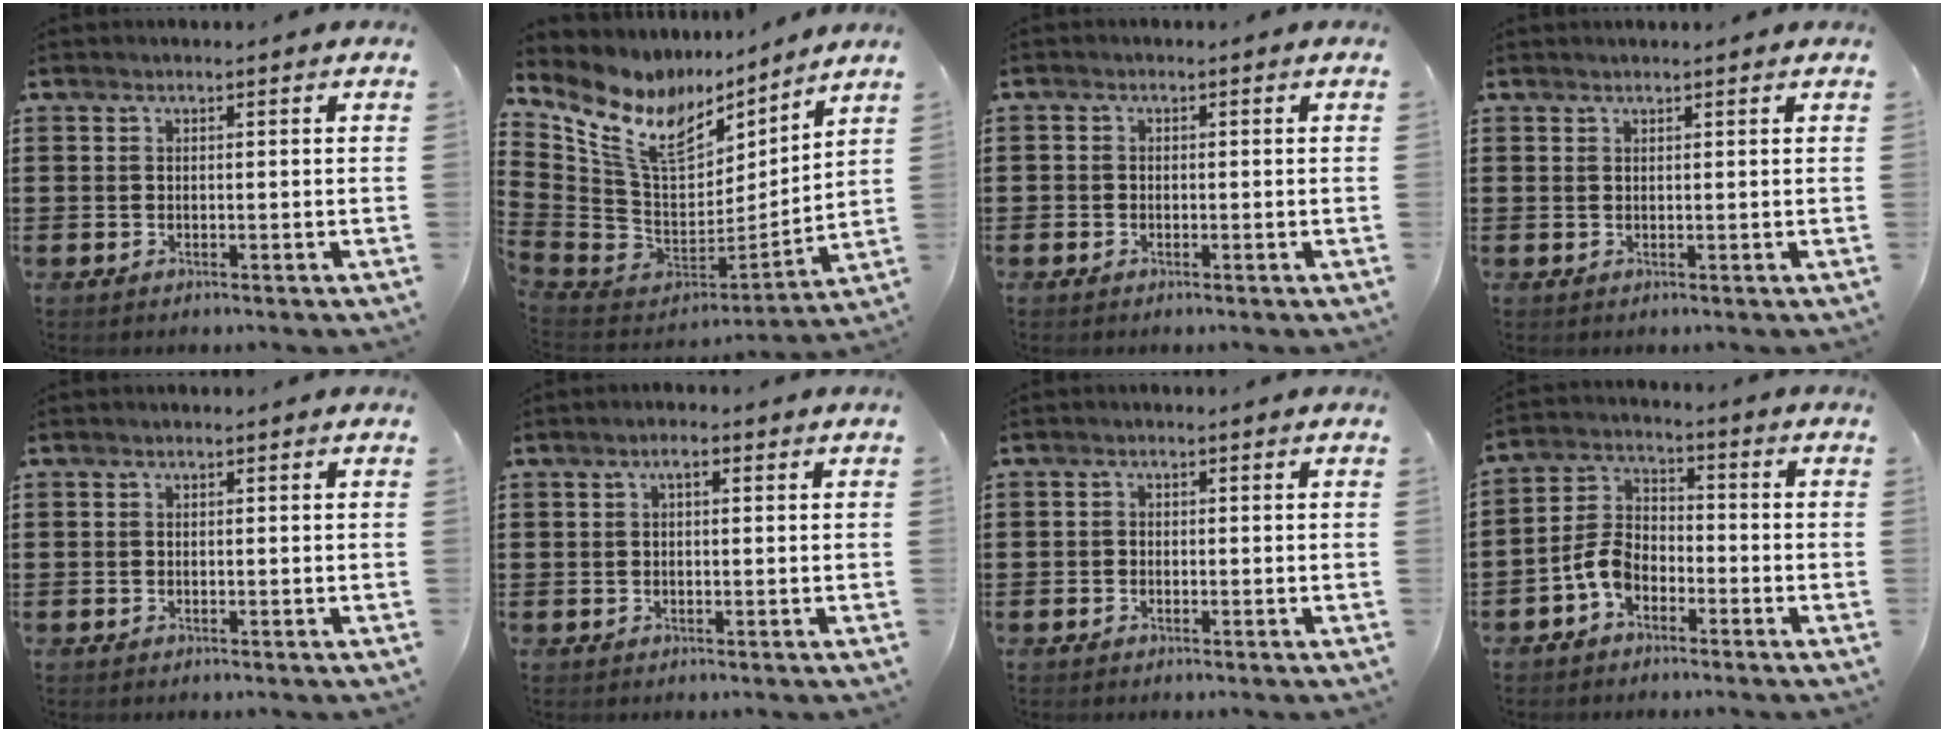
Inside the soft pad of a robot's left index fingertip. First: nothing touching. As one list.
[{"total": 13.1, "force": [6.8, 7.6, 8.1], "torque": [-0.211, -0.035, 0.119]}, {"total": 0.9, "force": [-0.5, 0.7, 0.2], "torque": [-0.005, 0.002, -0.011]}, {"total": 0.7, "force": [0.7, 0.0, 0.2], "torque": [-0.006, -0.001, 0.013]}, {"total": 0.0}, {"total": 1.8, "force": [0.3, 0.6, 1.7], "torque": [-0.032, 0.004, 0.004]}, {"total": 0.9, "force": [-0.7, 0.7, 0.2], "torque": [-0.006, 0.000, -0.014]}, {"total": 6.1, "force": [-3.4, 3.6, 3.6], "torque": [-0.099, 0.007, -0.074]}]